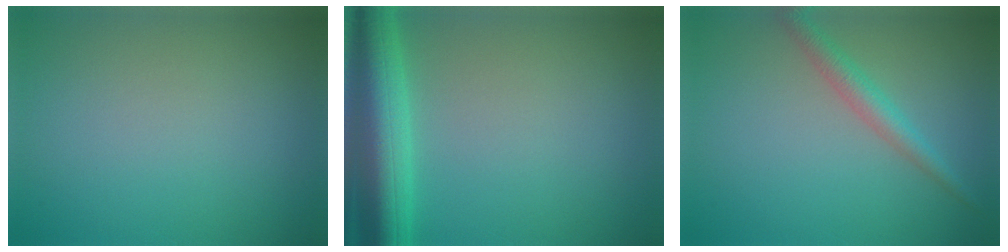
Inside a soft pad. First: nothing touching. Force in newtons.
{"total": 7.3, "press": 7.3, "slide": 0.4}
{"total": 2.5, "press": 2.5, "slide": 0.0}